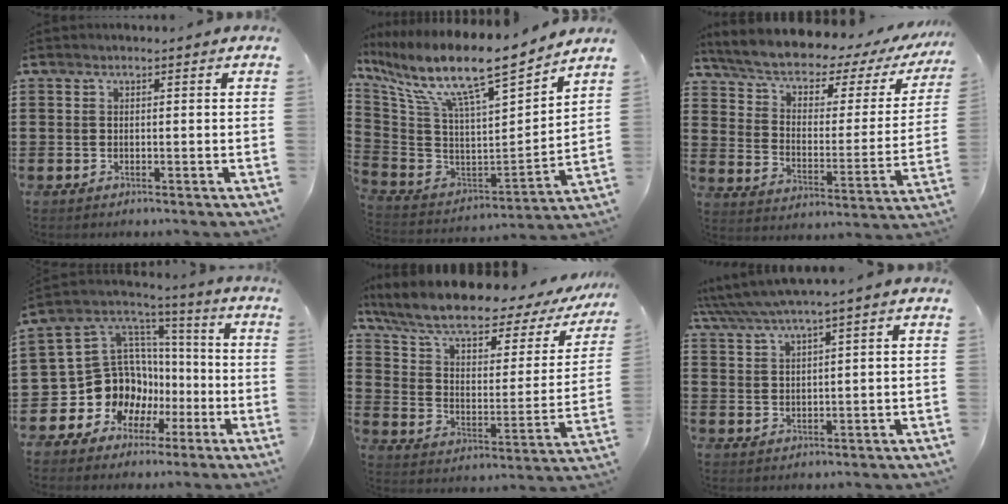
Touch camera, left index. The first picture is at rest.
{"total": 13.1, "force": [9.6, 1.7, 8.7], "torque": [-0.200, -0.068, 0.159]}
{"total": 4.8, "force": [3.3, 1.9, 2.9], "torque": [-0.074, -0.031, 0.050]}
{"total": 13.1, "force": [-3.8, 11.8, 4.2], "torque": [-0.132, -0.017, -0.055]}
{"total": 8.8, "force": [6.8, 2.3, 5.1], "torque": [-0.130, -0.042, 0.113]}
{"total": 3.1, "force": [2.3, -0.3, 2.1], "torque": [-0.057, -0.010, 0.035]}